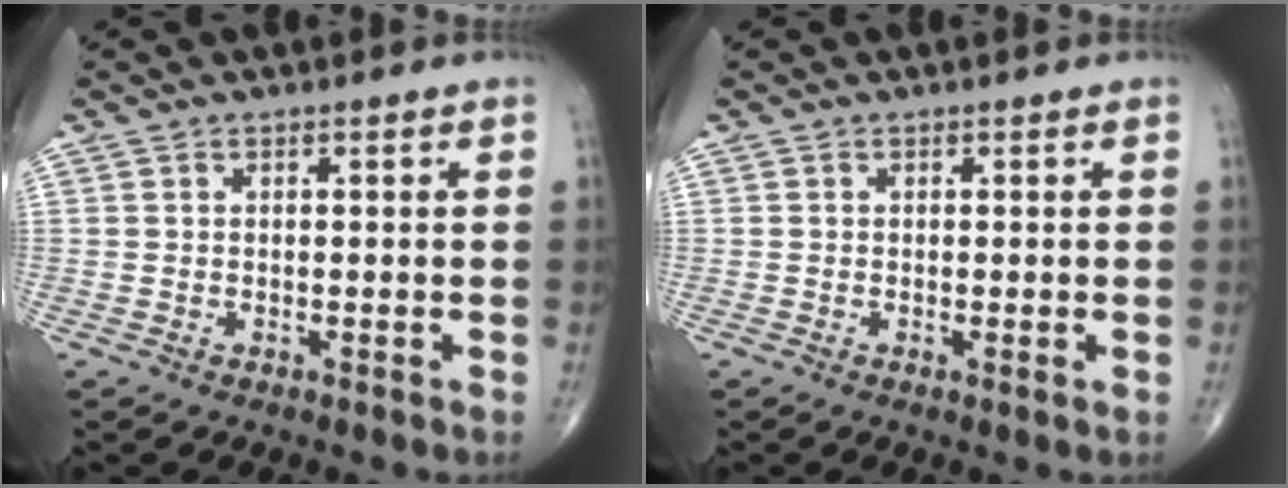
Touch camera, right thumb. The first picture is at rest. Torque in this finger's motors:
{"motor_torque": [-0.27, 0.12, 0.04, 0.01, -0.05]}